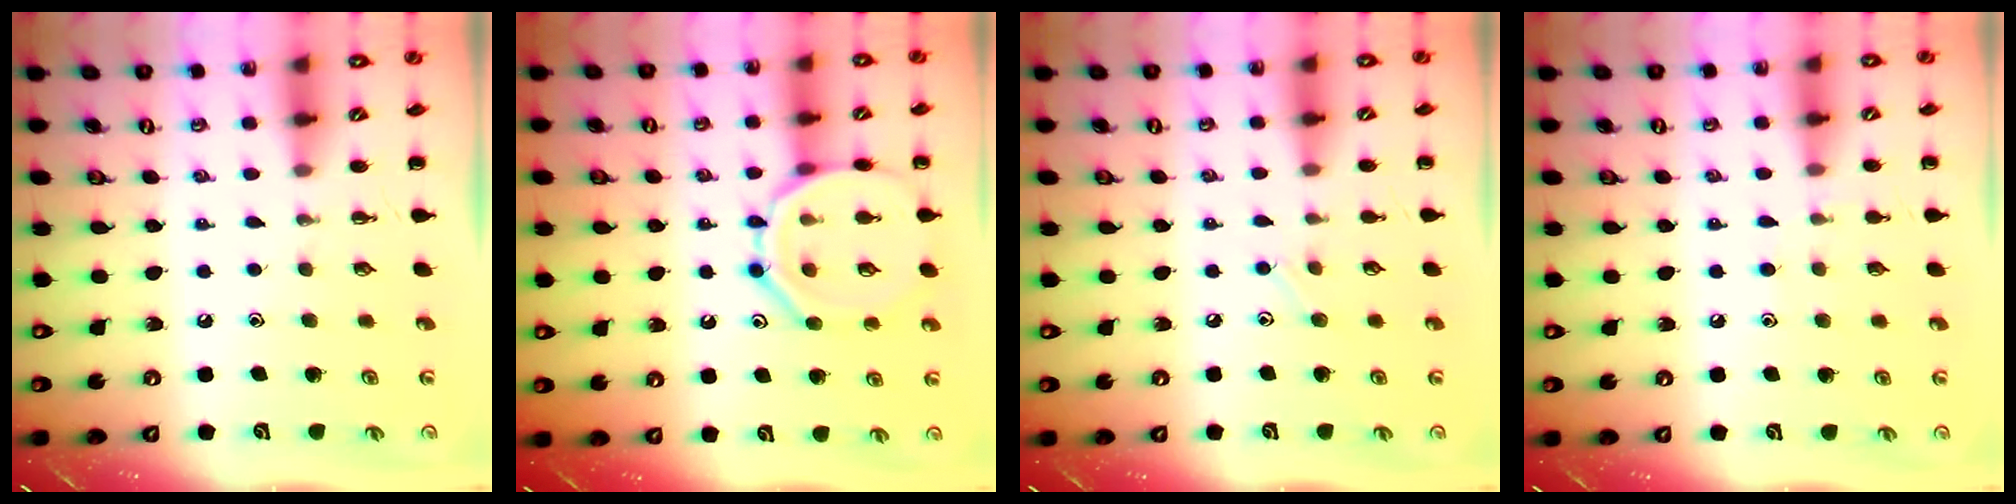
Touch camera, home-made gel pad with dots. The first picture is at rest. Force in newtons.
{"total": 12.8, "press": 12.7, "slide": 1.2}
{"total": 4.8, "press": 4.5, "slide": 1.5}
{"total": 6.1, "press": 5.7, "slide": 2.1}